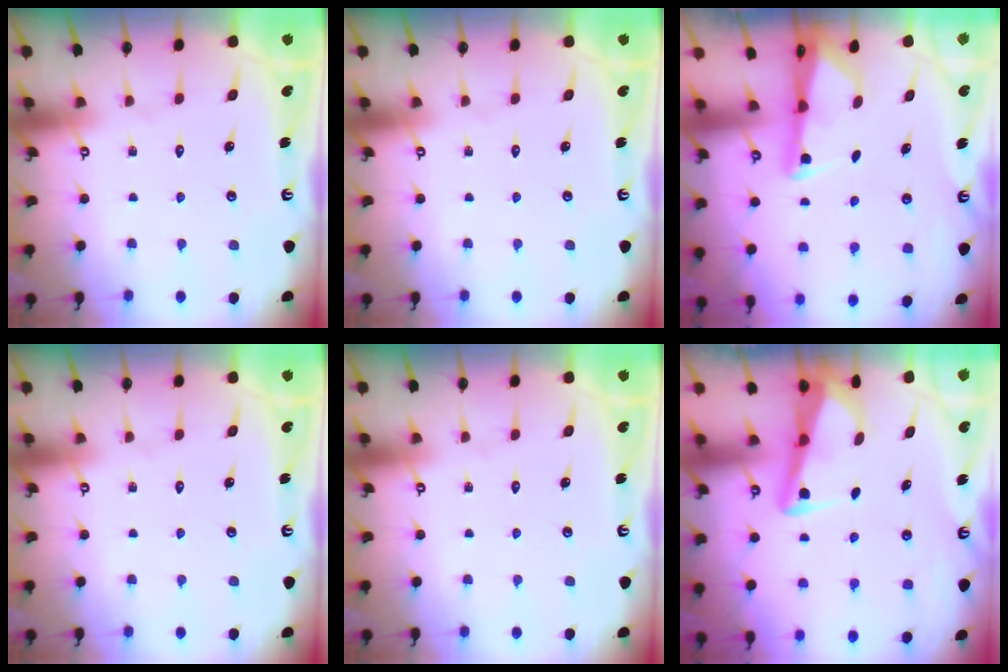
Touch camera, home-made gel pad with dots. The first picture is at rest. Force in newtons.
{"total": 0.0}
{"total": 2.1, "press": 2.0, "slide": 0.3}
{"total": 0.0}
{"total": 0.0}
{"total": 3.9, "press": 3.8, "slide": 0.4}